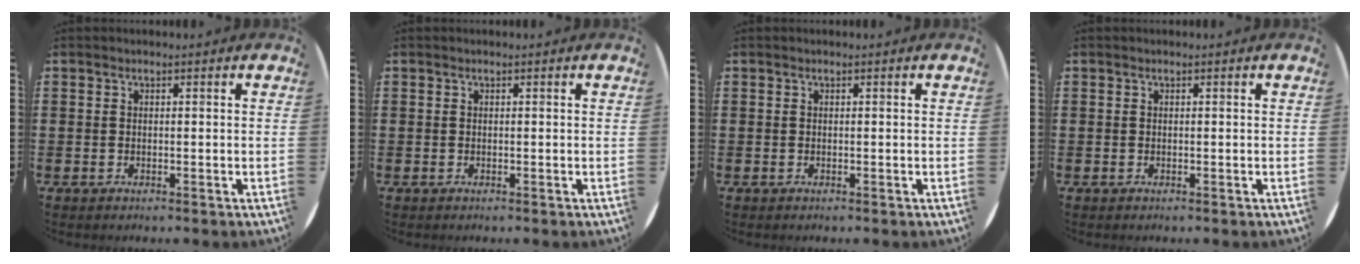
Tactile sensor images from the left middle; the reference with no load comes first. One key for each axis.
{"total": 0.0}
{"total": 0.0}
{"total": 0.0}